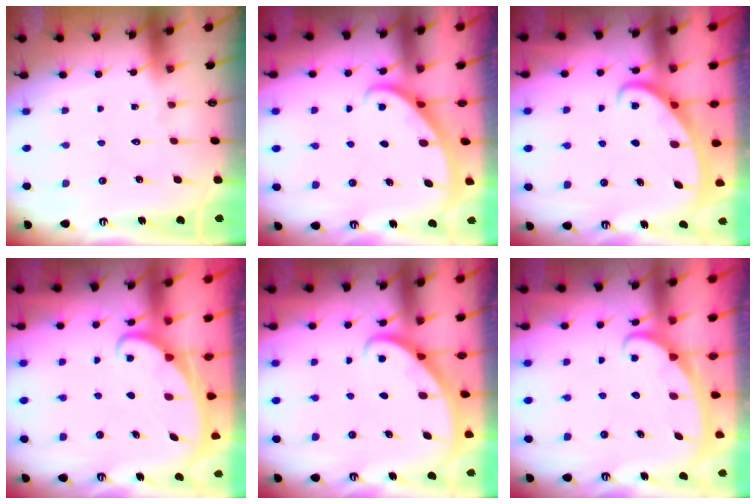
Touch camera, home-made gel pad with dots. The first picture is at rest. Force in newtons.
{"total": 2.0, "press": 2.0, "slide": 0.1}
{"total": 2.6, "press": 2.6, "slide": 0.3}
{"total": 2.0, "press": 2.0, "slide": 0.3}
{"total": 2.9, "press": 2.9, "slide": 0.2}
{"total": 2.5, "press": 2.5, "slide": 0.4}